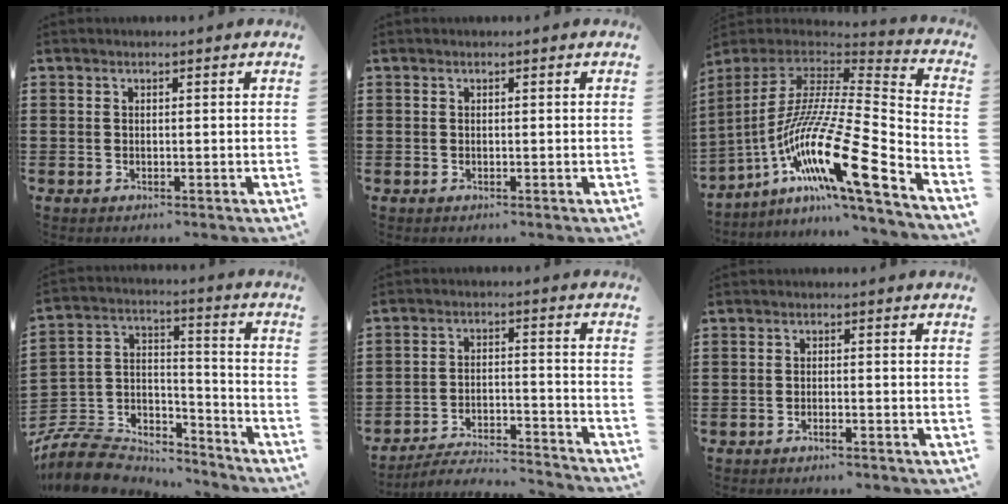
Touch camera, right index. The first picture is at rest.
{"total": 0.0}
{"total": 18.9, "force": [-9.3, 3.0, 16.1], "torque": [-0.330, -0.010, -0.177]}
{"total": 9.4, "force": [-8.3, 3.8, 2.2], "torque": [-0.062, 0.016, -0.165]}
{"total": 4.5, "force": [-4.3, 0.3, 1.2], "torque": [-0.030, -0.004, -0.091]}
{"total": 1.2, "force": [-1.1, 0.0, 0.5], "torque": [-0.010, 0.001, -0.021]}